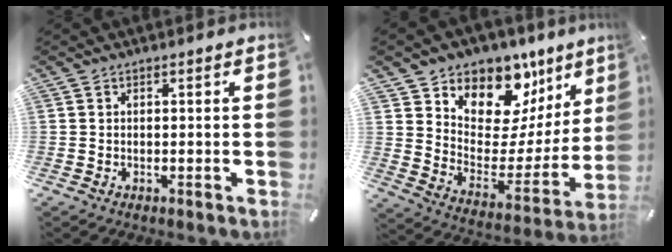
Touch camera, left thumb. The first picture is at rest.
{"total": 12.8, "force": [8.5, 8.7, 4.2], "torque": [-0.053, -0.095, 0.147]}